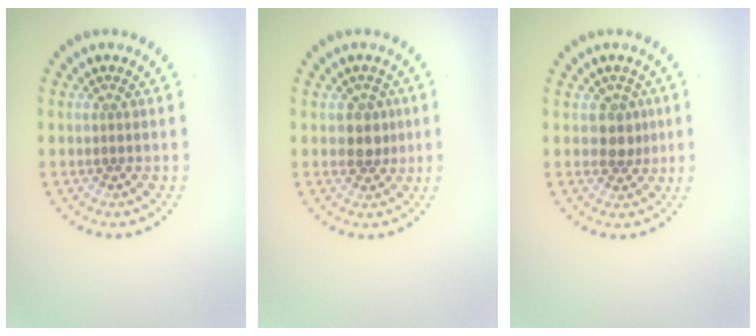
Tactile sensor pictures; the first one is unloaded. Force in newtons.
{"total": 2.1, "press": 1.9, "slide": 0.9}
{"total": 2.0, "press": 1.8, "slide": 0.9}